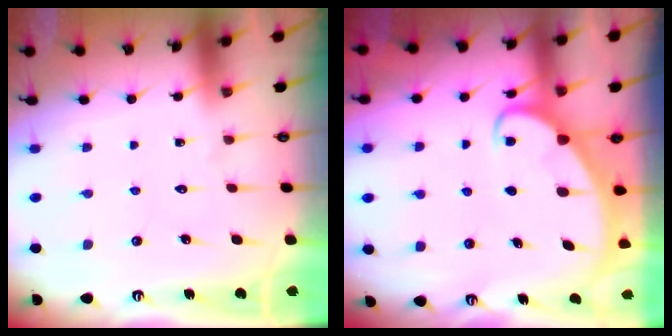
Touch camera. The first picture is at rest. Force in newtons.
{"total": 3.0, "press": 3.0, "slide": 0.4}